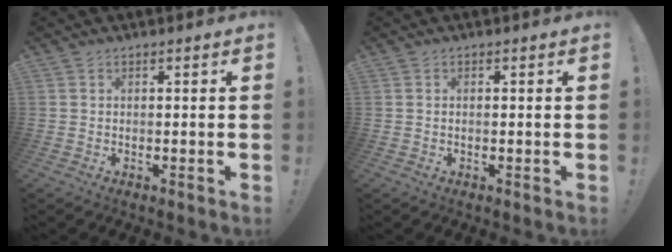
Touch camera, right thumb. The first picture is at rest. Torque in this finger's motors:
{"motor_torque": [-0.07, -0.28, -0.03, 0.12, -0.01]}